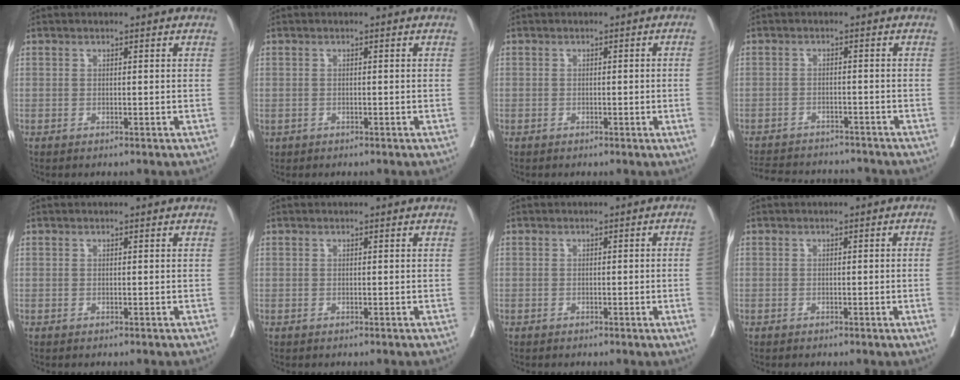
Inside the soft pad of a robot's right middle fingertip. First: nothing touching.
{"total": 0.6, "force": [-0.3, 0.5, 0.2], "torque": [-0.008, 0.003, -0.001]}
{"total": 2.6, "force": [-0.6, -0.6, 2.4], "torque": [-0.035, 0.002, -0.006]}
{"total": 12.9, "force": [-11.9, 3.2, 3.7], "torque": [-0.077, 0.003, -0.159]}
{"total": 0.0}
{"total": 0.0}
{"total": 3.0, "force": [-0.6, -0.8, 2.9], "torque": [-0.040, 0.001, -0.006]}
{"total": 2.2, "force": [-0.5, -0.6, 2.0], "torque": [-0.029, 0.002, -0.005]}